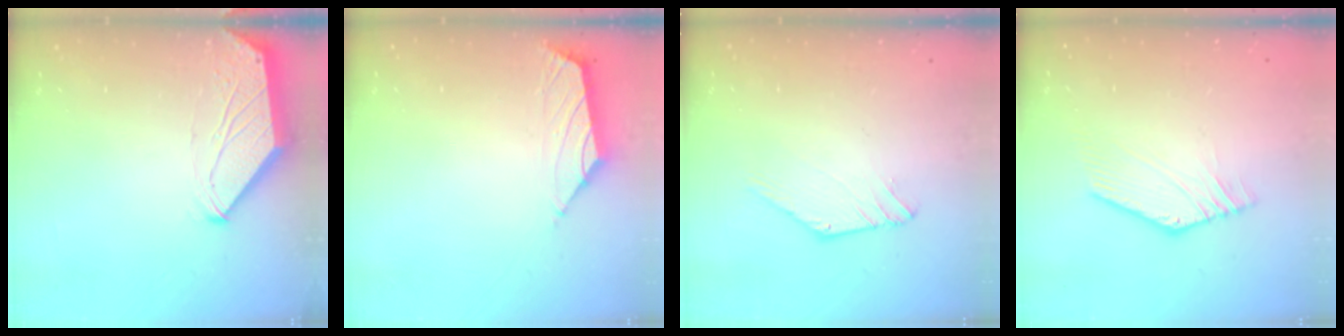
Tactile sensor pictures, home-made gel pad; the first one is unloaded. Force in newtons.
{"total": 1.4, "press": 1.3, "slide": 0.6}
{"total": 1.4, "press": 1.4, "slide": 0.0}
{"total": 1.9, "press": 1.9, "slide": 0.1}